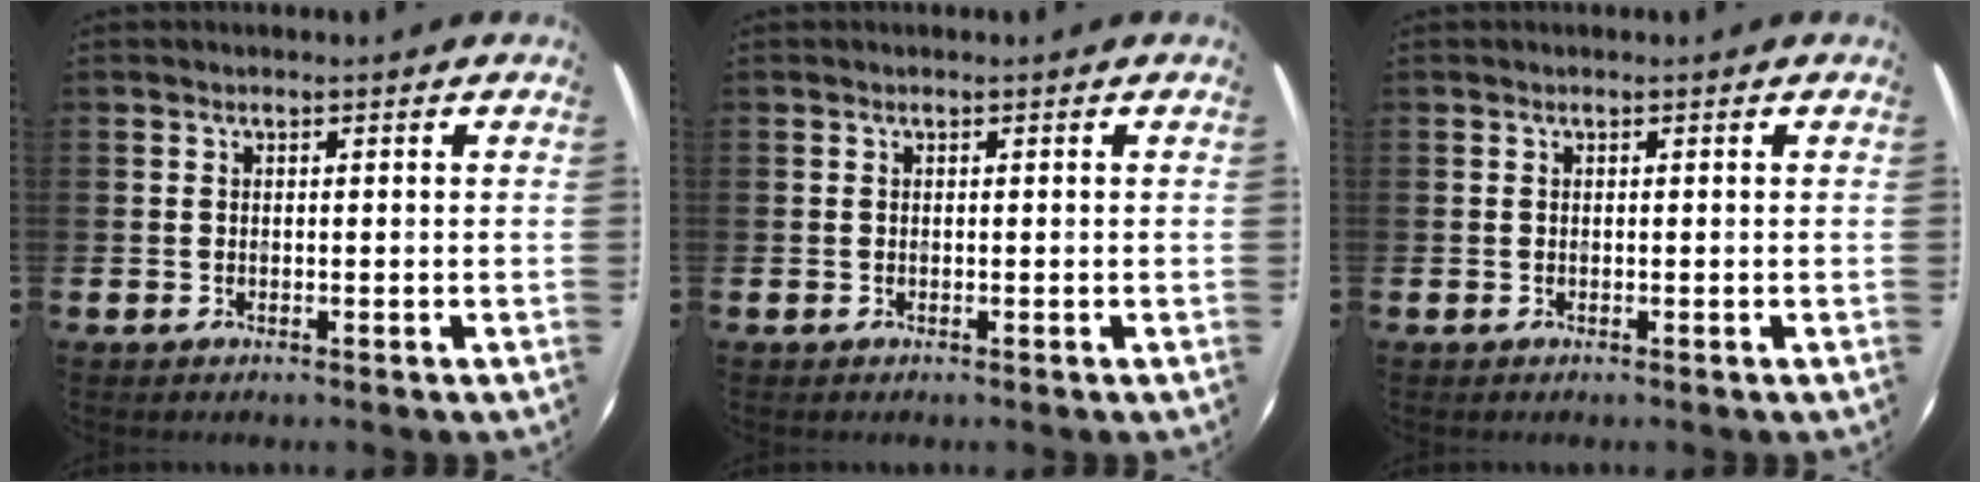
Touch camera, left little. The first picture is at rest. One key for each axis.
{"total": 0.0}
{"total": 0.0}